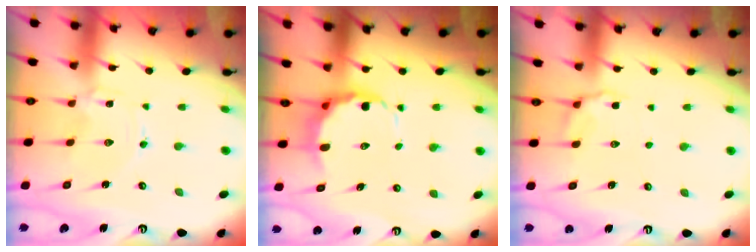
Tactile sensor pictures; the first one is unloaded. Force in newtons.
{"total": 6.4, "press": 6.0, "slide": 2.3}
{"total": 4.8, "press": 4.4, "slide": 2.1}